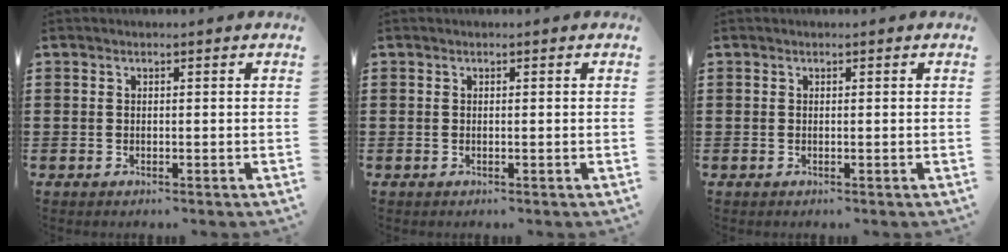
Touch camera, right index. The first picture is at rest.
{"total": 0.0}
{"total": 0.0}